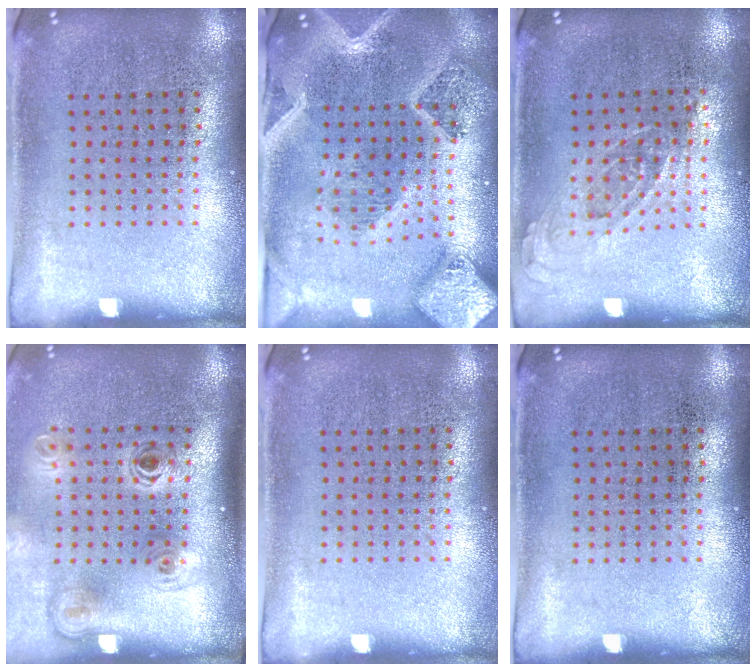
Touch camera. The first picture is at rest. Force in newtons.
{"total": 3.5, "press": 2.8, "slide": 2.0}
{"total": 0.8, "press": 0.8, "slide": 0.3}
{"total": 2.1, "press": 1.4, "slide": 1.6}
{"total": 0.0}
{"total": 0.0}